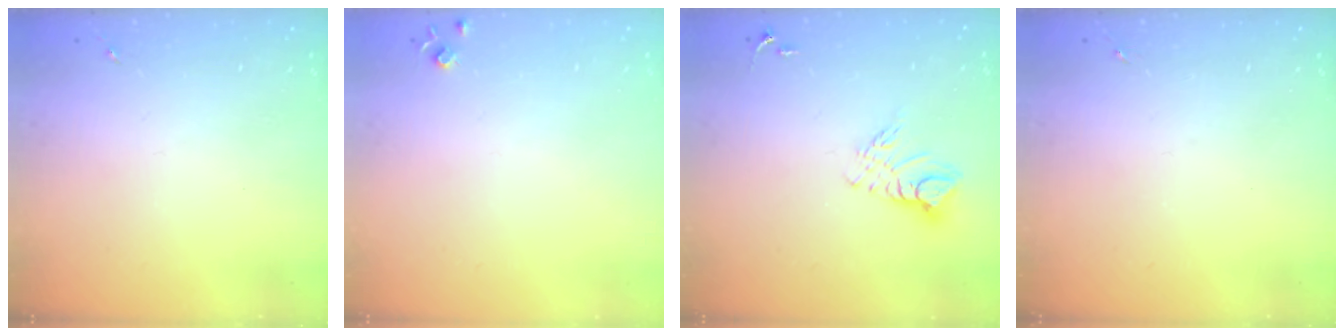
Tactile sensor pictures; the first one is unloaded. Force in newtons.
{"total": 4.3, "press": 4.3, "slide": 0.7}
{"total": 9.3, "press": 9.3, "slide": 0.9}
{"total": 0.0}